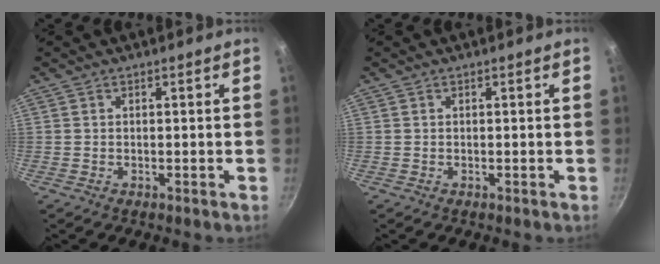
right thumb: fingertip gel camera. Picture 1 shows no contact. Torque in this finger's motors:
{"motor_torque": [-0.14, 0.12, -0.01, 0.00, 0.06]}